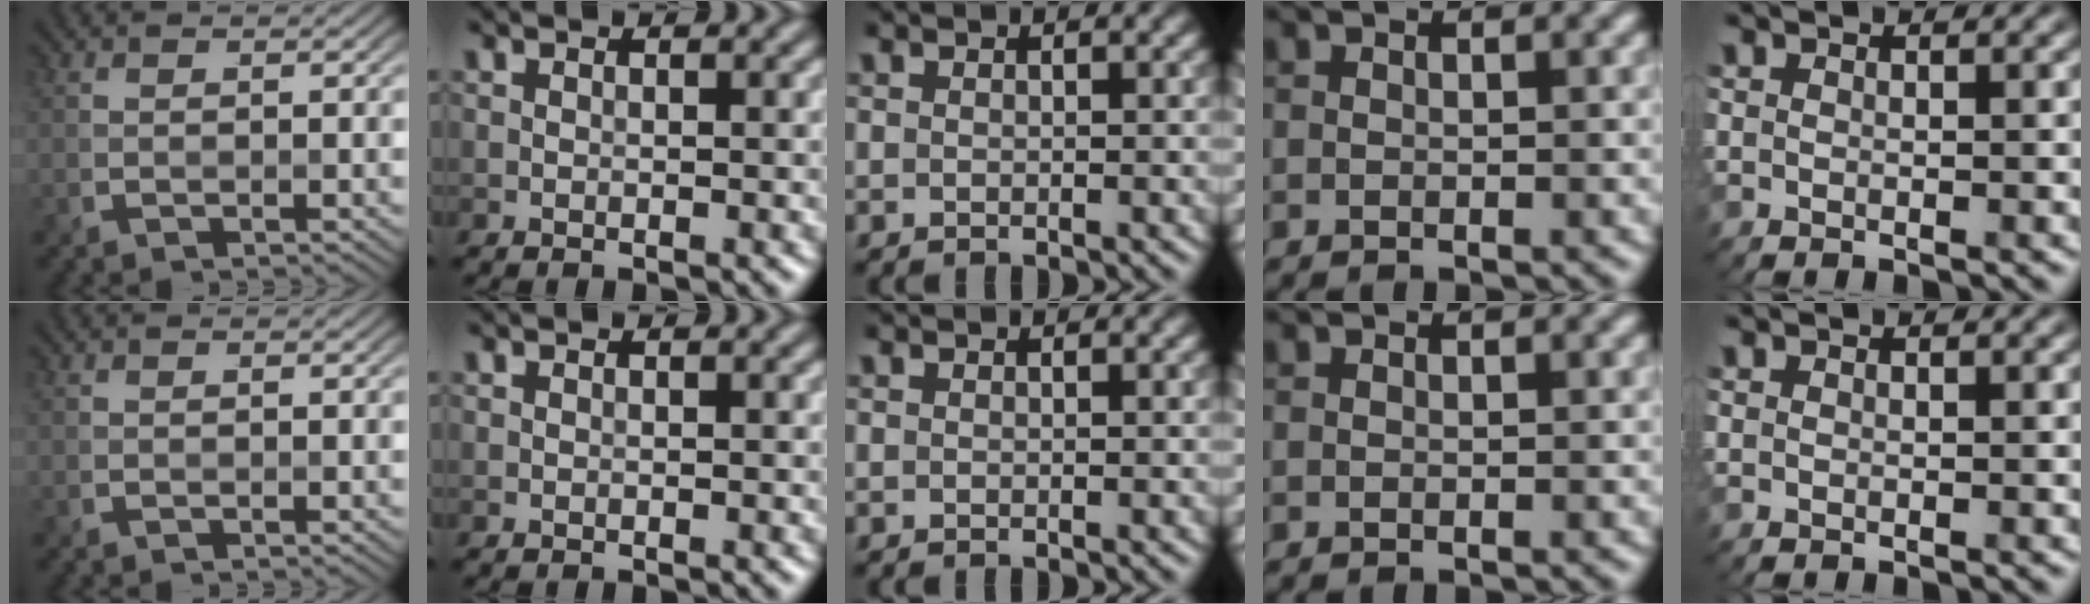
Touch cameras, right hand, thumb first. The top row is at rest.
{}